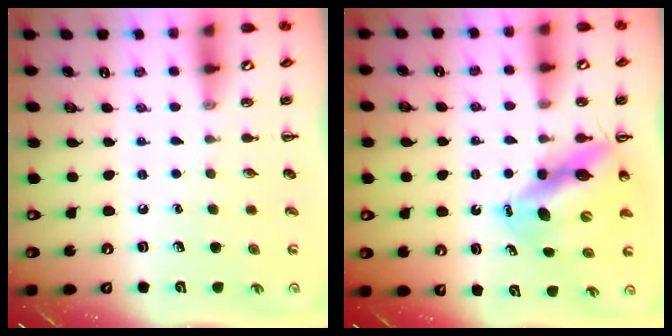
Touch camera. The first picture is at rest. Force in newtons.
{"total": 11.1, "press": 10.7, "slide": 3.0}